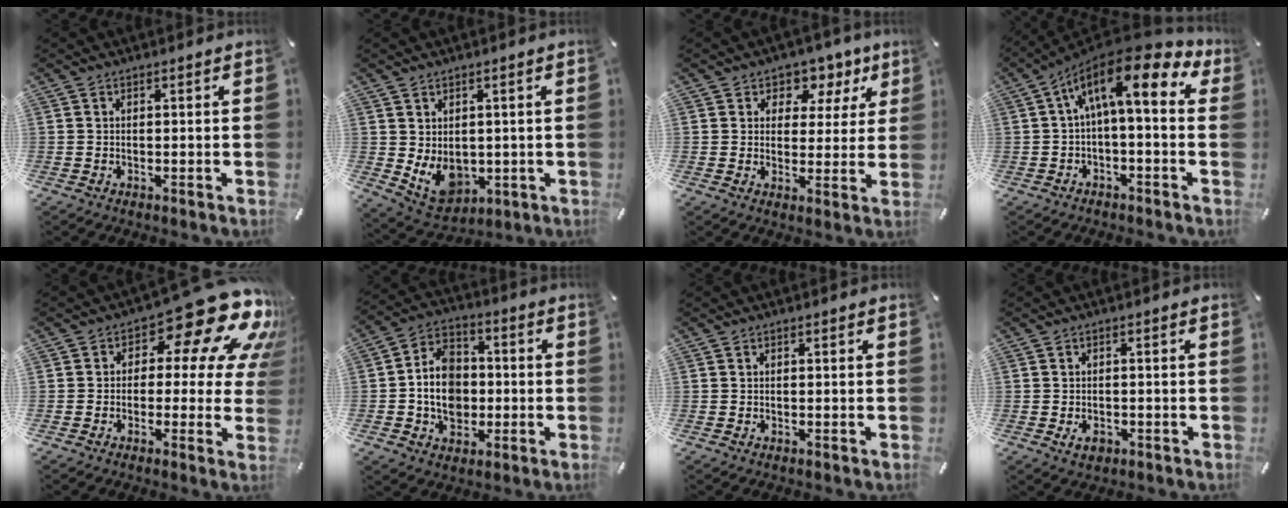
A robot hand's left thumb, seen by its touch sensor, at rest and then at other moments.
{"total": 7.7, "force": [0.2, 6.8, 3.7], "torque": [-0.072, -0.015, 0.008]}
{"total": 6.5, "force": [3.7, 5.0, 2.0], "torque": [-0.017, -0.033, 0.059]}
{"total": 14.8, "force": [5.1, 5.5, 12.8], "torque": [-0.232, -0.030, 0.081]}
{"total": 17.7, "force": [10.0, 7.8, 12.3], "torque": [-0.161, -0.075, 0.163]}
{"total": 11.4, "force": [-1.6, 9.4, 6.4], "torque": [-0.129, 0.021, -0.027]}
{"total": 0.0}
{"total": 2.8, "force": [-1.1, 1.9, 1.8], "torque": [-0.039, 0.003, -0.020]}